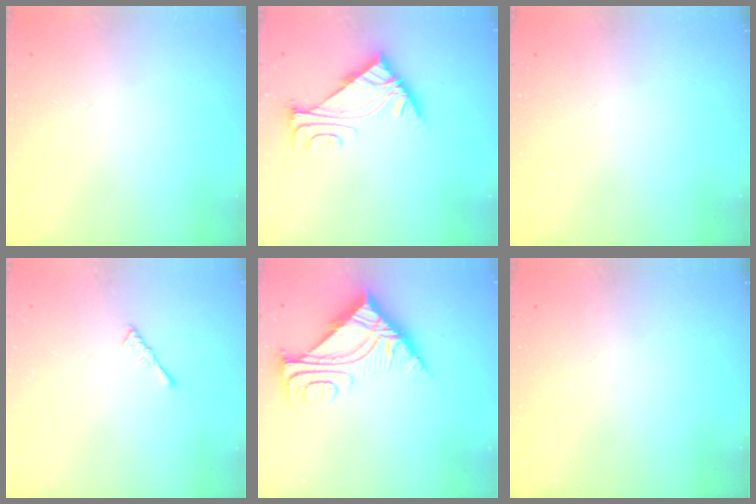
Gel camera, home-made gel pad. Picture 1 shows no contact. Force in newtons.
{"total": 5.8, "press": 5.7, "slide": 0.6}
{"total": 0.0}
{"total": 2.2, "press": 2.1, "slide": 0.5}
{"total": 7.9, "press": 7.9, "slide": 0.8}
{"total": 0.0}